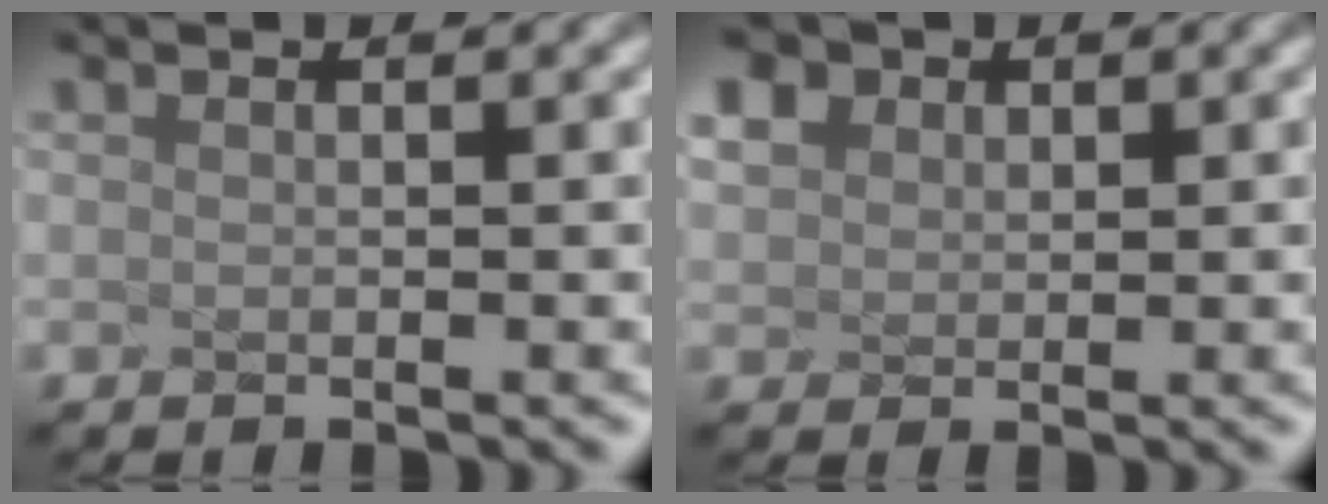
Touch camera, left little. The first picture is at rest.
{"total": 0.8, "force": [0.0, 0.3, -0.8], "torque": [-0.027, 0.000, 0.041]}